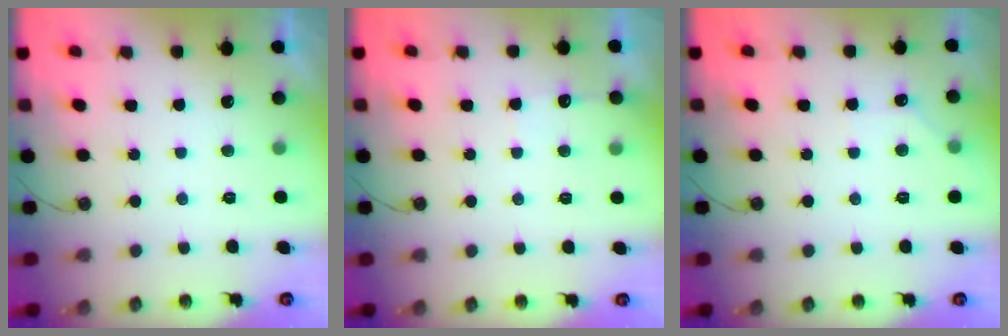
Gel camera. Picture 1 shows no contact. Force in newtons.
{"total": 5.0, "press": 4.9, "slide": 0.6}
{"total": 4.1, "press": 4.1, "slide": 0.5}